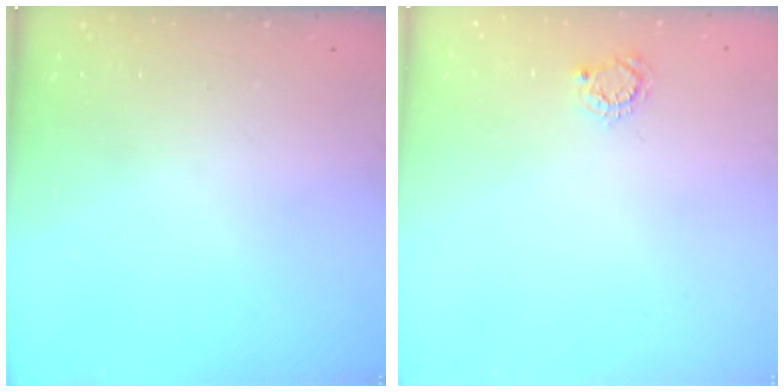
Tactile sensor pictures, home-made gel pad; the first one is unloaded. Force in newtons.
{"total": 3.8, "press": 3.8, "slide": 0.4}